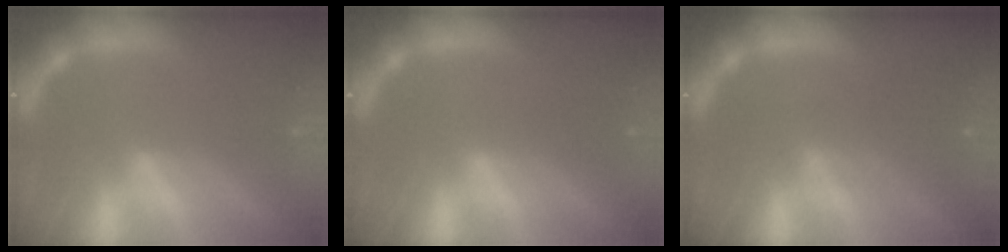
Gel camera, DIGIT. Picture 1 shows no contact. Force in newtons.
{"total": 0.9}
{"total": 3.6}